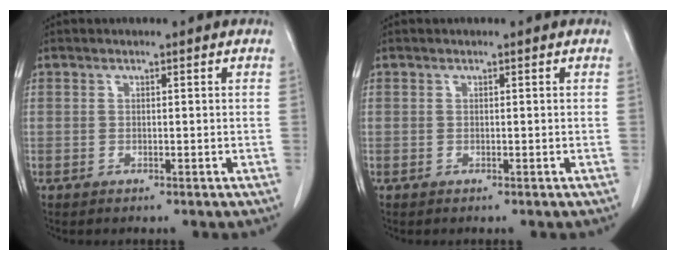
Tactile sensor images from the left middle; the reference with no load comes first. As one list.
[{"total": 0.0}]